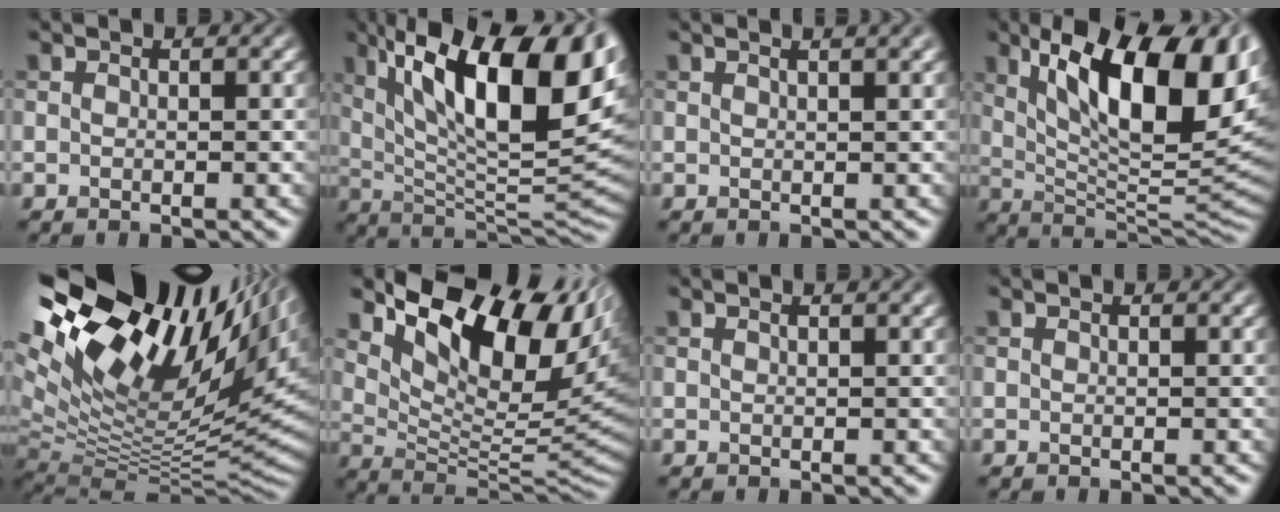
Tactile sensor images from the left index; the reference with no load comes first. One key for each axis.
{"total": 17.2, "fx": 6.3, "fy": 6.1, "fz": 14.8, "tx": -0.240, "ty": 0.012, "tz": 0.105}
{"total": 3.6, "fx": 2.0, "fy": 1.4, "fz": 2.6, "tx": -0.006, "ty": 0.014, "tz": 0.001}
{"total": 15.2, "fx": 4.9, "fy": 5.7, "fz": 13.2, "tx": -0.197, "ty": 0.004, "tz": 0.080}
{"total": 18.5, "fx": 8.5, "fy": 7.3, "fz": 14.7, "tx": -0.228, "ty": 0.034, "tz": 0.164}
{"total": 13.4, "fx": 7.0, "fy": 6.7, "fz": 9.3, "tx": -0.151, "ty": 0.005, "tz": 0.130}
{"total": 1.1, "fx": 0.6, "fy": 0.3, "fz": 0.9, "tx": -0.007, "ty": 0.004, "tz": 0.003}
{"total": 0.0}